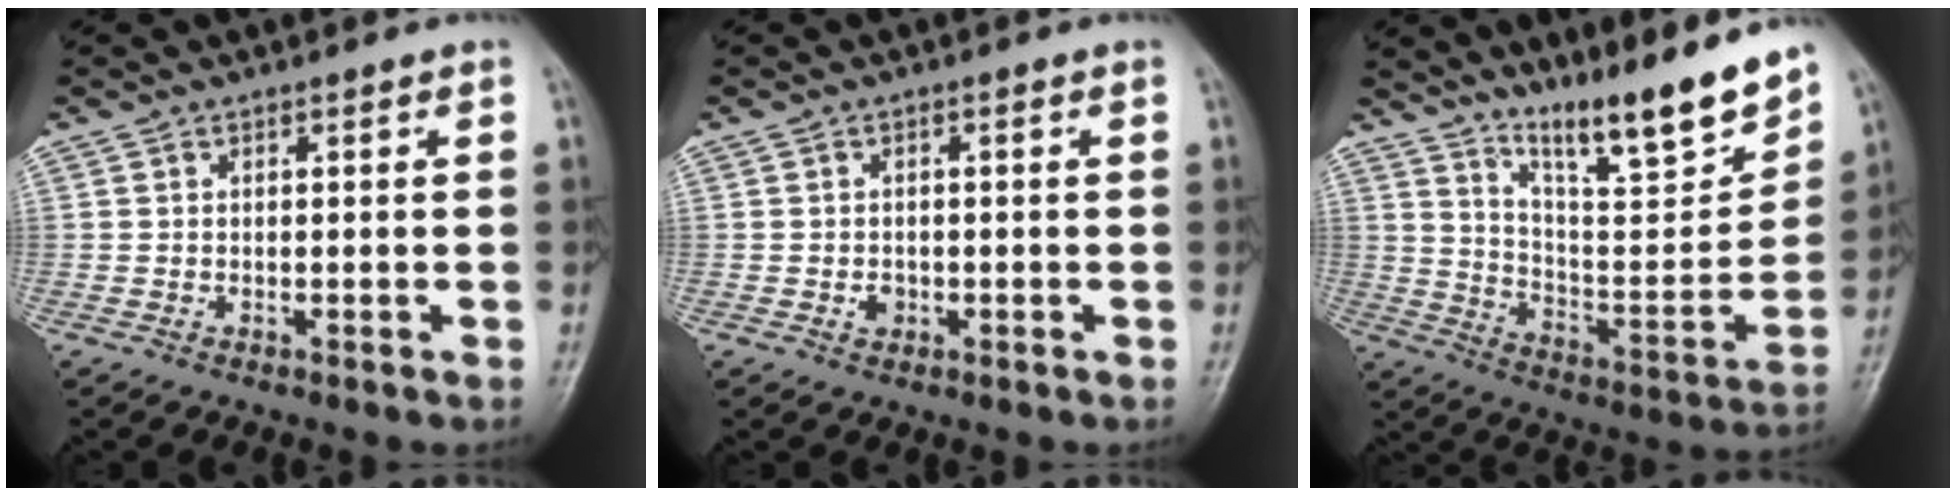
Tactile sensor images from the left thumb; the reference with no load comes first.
{"total": 1.7, "force": [-0.5, 1.4, 0.9], "torque": [-0.006, 0.004, -0.007]}
{"total": 16.8, "force": [13.3, 2.1, 10.0], "torque": [-0.130, -0.089, 0.233]}